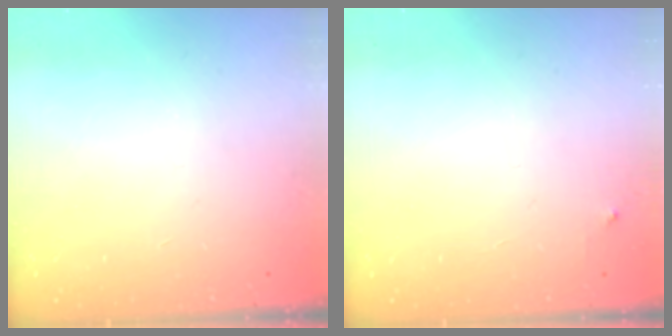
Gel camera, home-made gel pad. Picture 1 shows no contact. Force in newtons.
{"total": 3.5, "press": 3.4, "slide": 0.4}